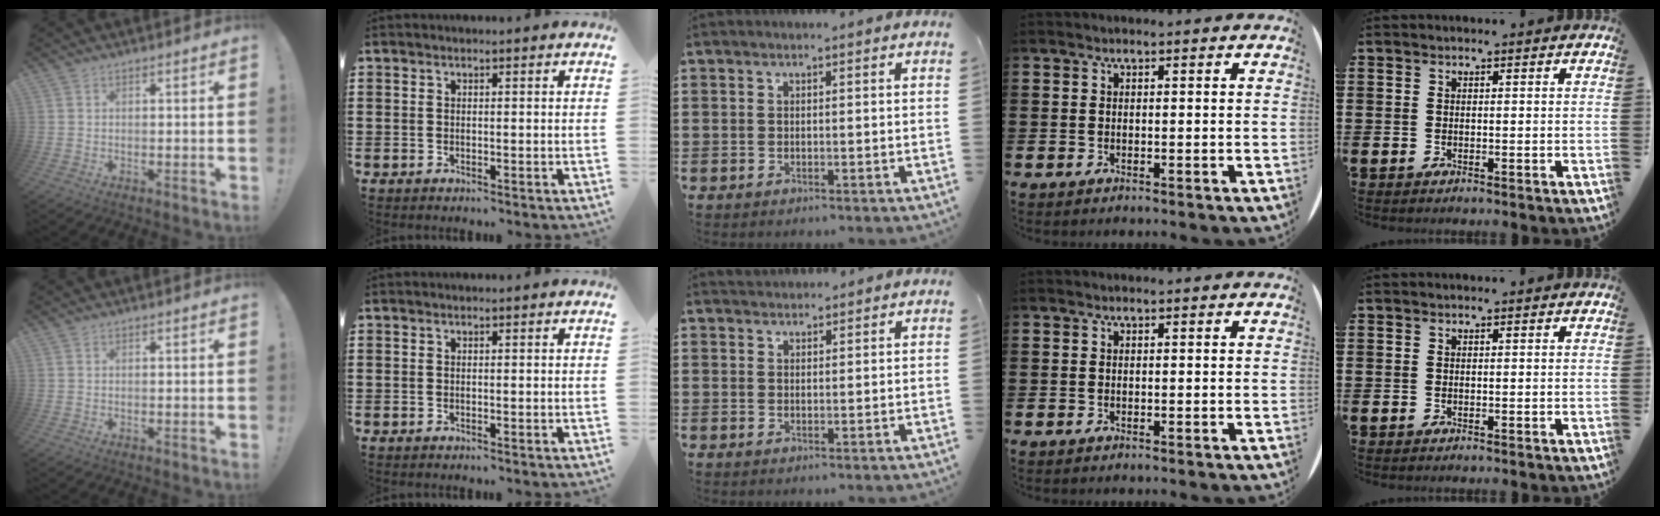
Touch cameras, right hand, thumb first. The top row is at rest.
{"middle": {"total": 1.5, "force": [1.4, 0.3, -0.2], "torque": [0.000, 0.002, 0.028]}}